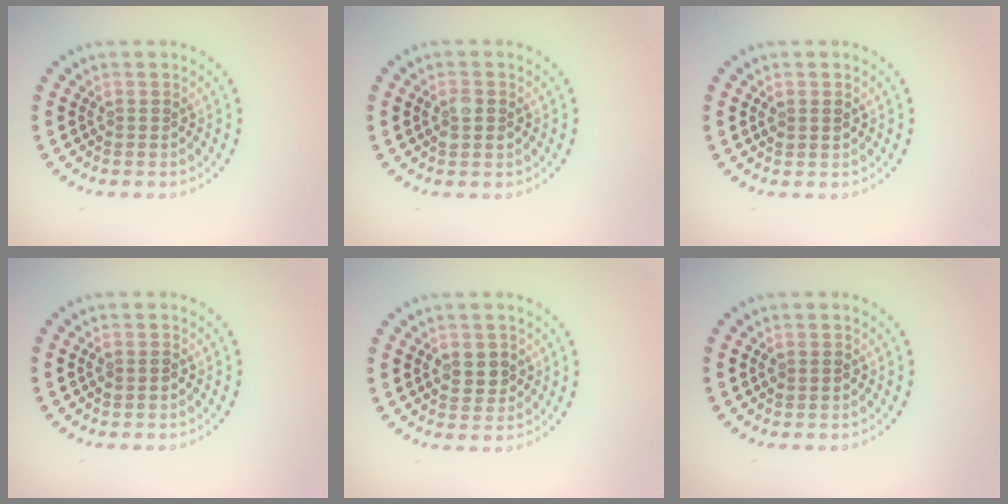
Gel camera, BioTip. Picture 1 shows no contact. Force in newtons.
{"total": 1.7, "press": 1.7, "slide": 0.1}
{"total": 0.9, "press": 0.8, "slide": 0.2}
{"total": 0.8, "press": 0.7, "slide": 0.2}
{"total": 2.7, "press": 2.6, "slide": 0.5}
{"total": 0.8, "press": 0.8, "slide": 0.1}